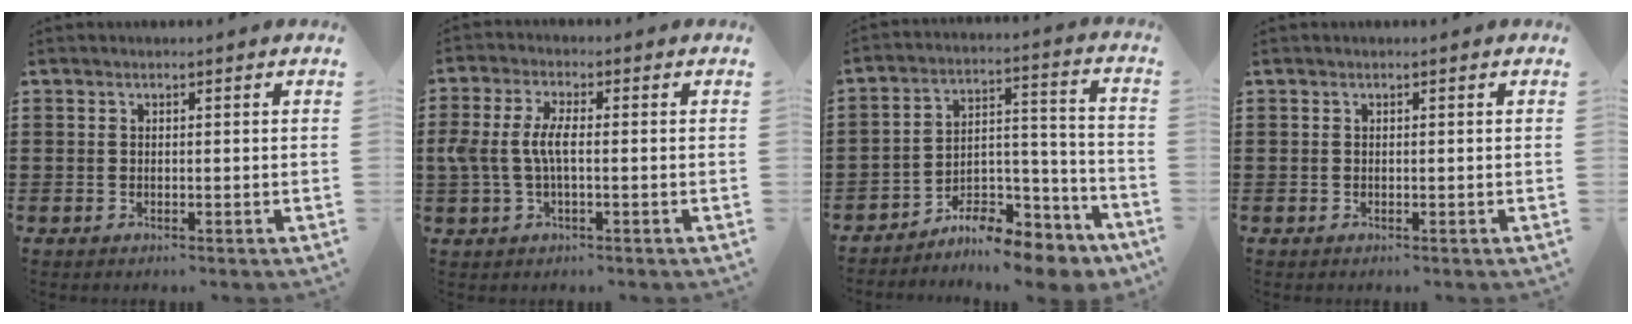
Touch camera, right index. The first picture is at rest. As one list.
[{"total": 5.1, "force": [-0.4, 1.9, 4.7], "torque": [-0.114, -0.005, -0.016]}, {"total": 8.8, "force": [-8.3, 2.0, 2.2], "torque": [-0.017, 0.032, -0.155]}, {"total": 0.0}]